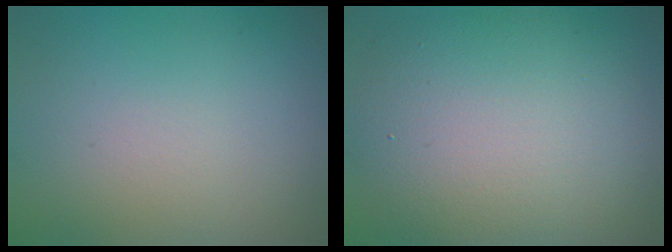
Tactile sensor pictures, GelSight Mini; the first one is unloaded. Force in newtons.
{"total": 10.8, "press": 10.8, "slide": 0.3}